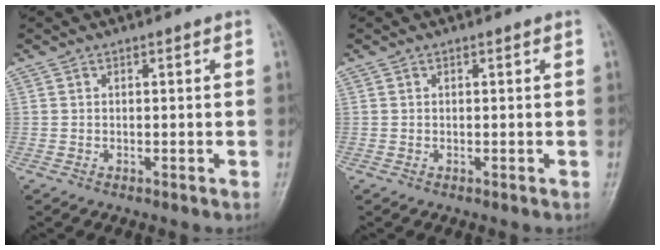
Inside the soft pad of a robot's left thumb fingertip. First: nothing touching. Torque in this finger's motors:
{"motor_torque": [0.00, 0.00, 0.00, 0.00, 0.00]}